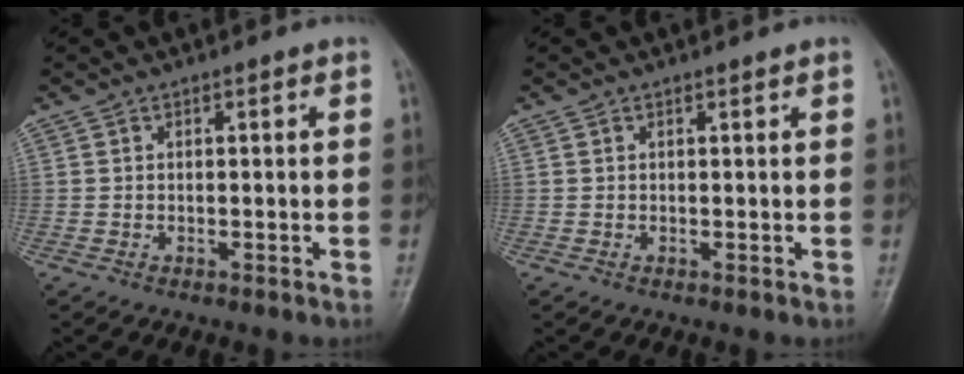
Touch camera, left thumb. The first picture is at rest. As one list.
[{"total": 0.0}]